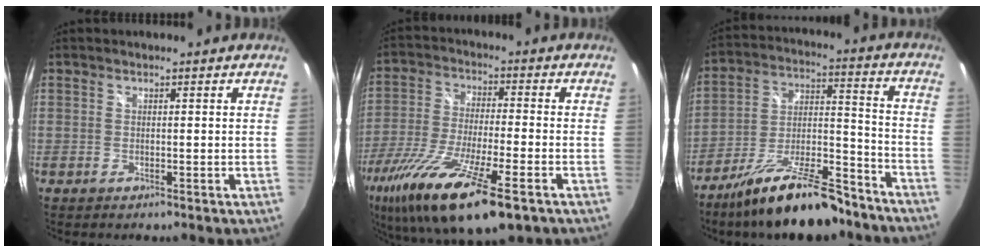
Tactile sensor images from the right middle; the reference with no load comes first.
{"total": 21.6, "force": [-12.7, 4.7, 16.8], "torque": [-0.333, -0.072, -0.228]}
{"total": 19.2, "force": [-14.8, 4.9, 11.2], "torque": [-0.199, -0.005, -0.234]}